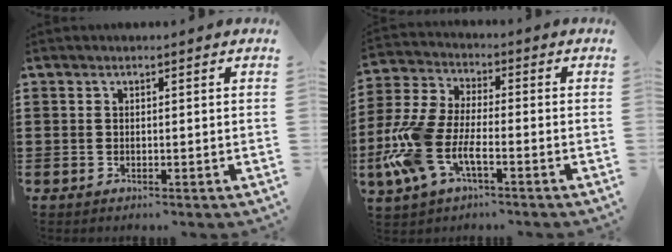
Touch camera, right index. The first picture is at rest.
{"total": 9.5, "force": [-4.1, 3.9, 7.6], "torque": [-0.203, -0.016, -0.084]}